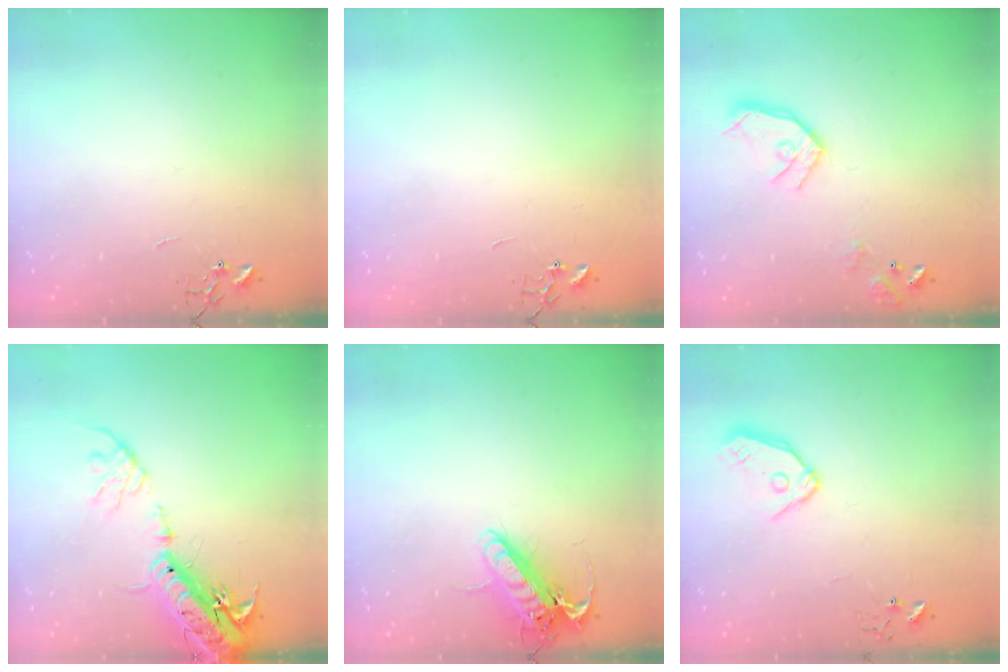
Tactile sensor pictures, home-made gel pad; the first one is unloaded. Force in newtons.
{"total": 0.0}
{"total": 12.7, "press": 12.6, "slide": 1.6}
{"total": 19.6, "press": 19.1, "slide": 4.3}
{"total": 13.8, "press": 13.6, "slide": 2.3}
{"total": 9.4, "press": 9.4, "slide": 0.7}